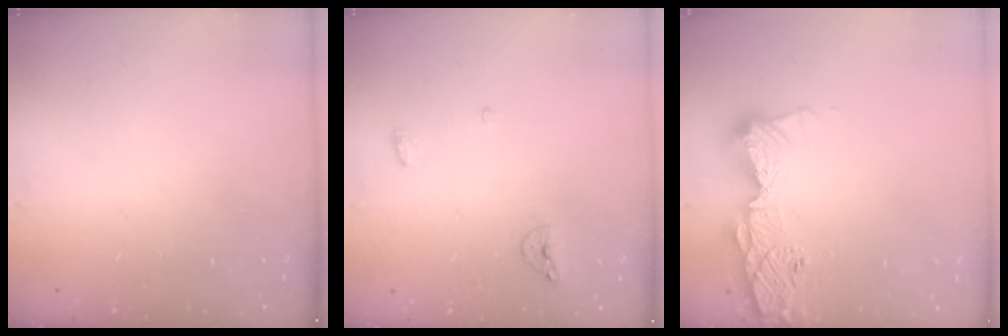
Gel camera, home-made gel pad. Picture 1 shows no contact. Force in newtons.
{"total": 6.2, "press": 6.1, "slide": 1.1}
{"total": 14.3, "press": 14.2, "slide": 1.3}